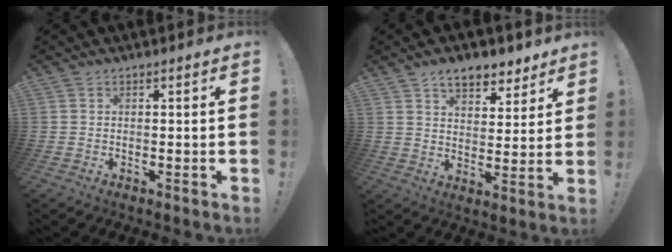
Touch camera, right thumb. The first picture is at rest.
{"total": 9.3, "force": [6.8, 4.8, 4.2], "torque": [-0.051, -0.039, 0.123]}